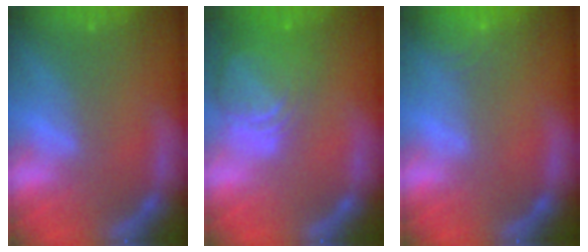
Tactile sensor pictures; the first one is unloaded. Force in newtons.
{"total": 8.5}
{"total": 3.0}